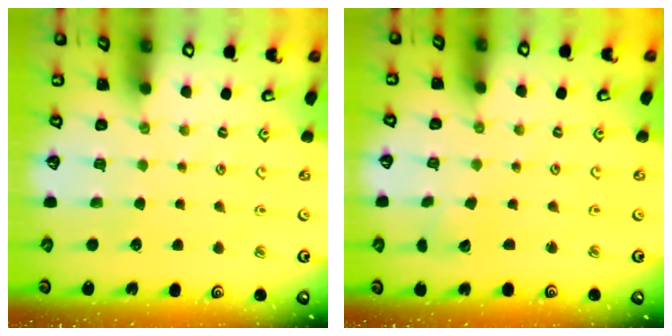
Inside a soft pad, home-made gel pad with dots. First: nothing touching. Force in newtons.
{"total": 1.7, "press": 1.7, "slide": 0.1}